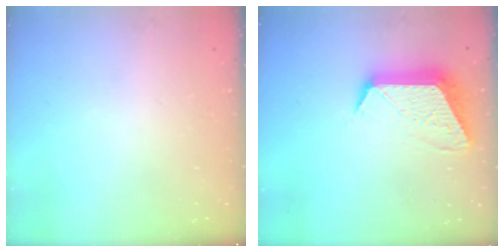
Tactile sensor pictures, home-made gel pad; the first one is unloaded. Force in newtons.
{"total": 12.1, "press": 12.1, "slide": 0.6}